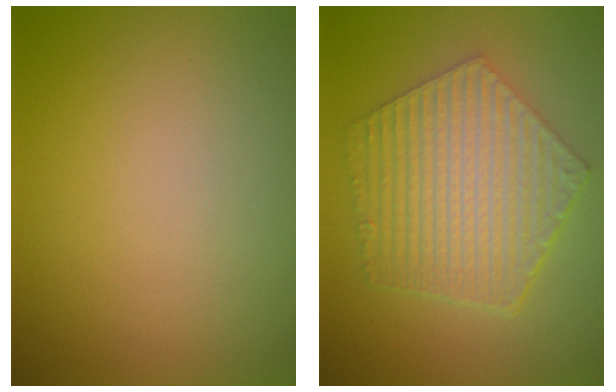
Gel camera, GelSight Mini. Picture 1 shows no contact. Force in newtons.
{"total": 6.6, "press": 5.0, "slide": 4.4}